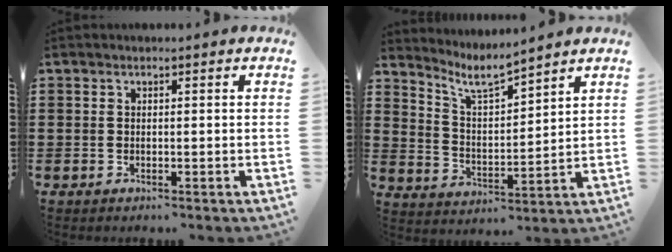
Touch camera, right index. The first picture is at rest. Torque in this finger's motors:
{"motor_torque": [-0.19, 0.14, -0.06, -0.01]}